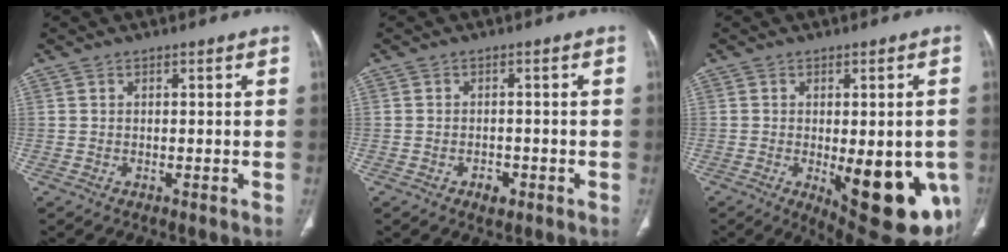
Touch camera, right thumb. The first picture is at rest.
{"total": 2.3, "force": [-1.2, 1.5, 1.3], "torque": [-0.016, 0.003, -0.013]}
{"total": 18.9, "force": [-5.2, 7.2, 16.7], "torque": [-0.153, -0.018, -0.043]}